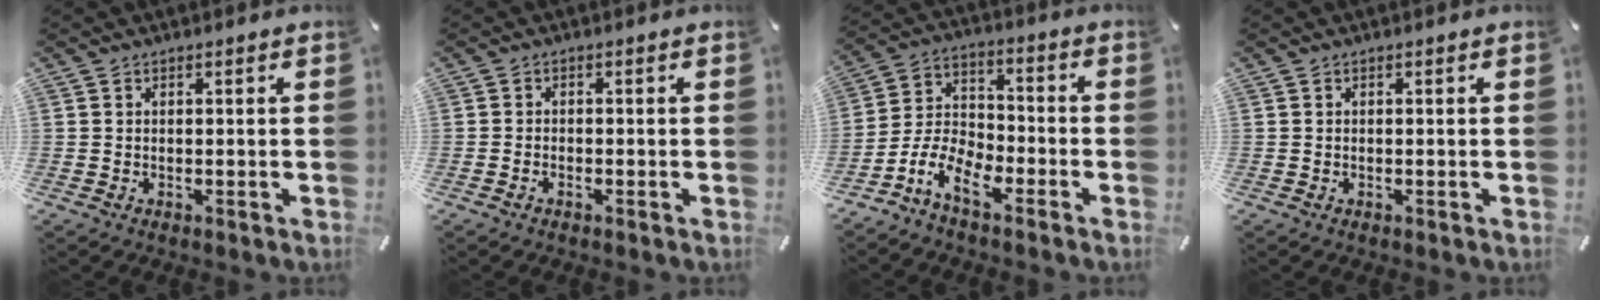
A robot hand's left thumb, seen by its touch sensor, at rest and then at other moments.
{"total": 1.0, "force": [-0.8, 0.3, 0.4], "torque": [-0.009, 0.000, -0.016]}
{"total": 9.6, "force": [-7.0, 4.3, 4.8], "torque": [-0.112, 0.019, -0.139]}
{"total": 0.0}